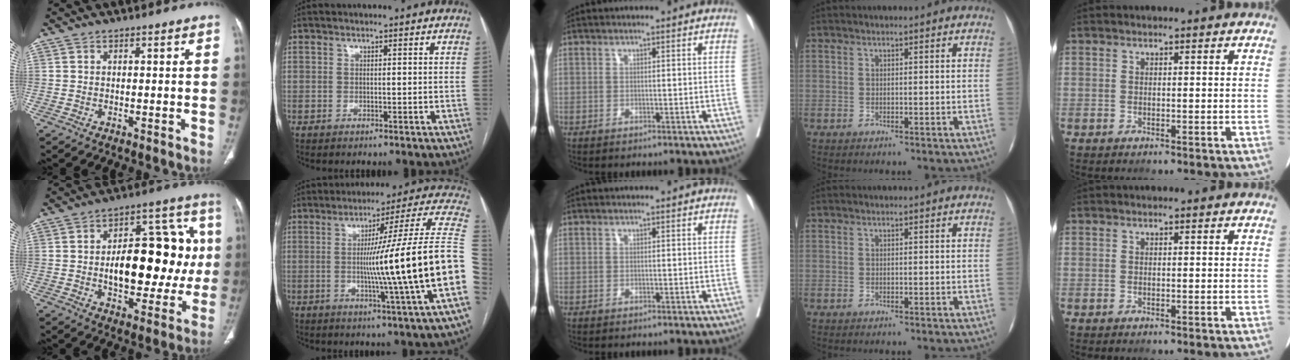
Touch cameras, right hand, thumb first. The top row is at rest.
{"thumb": {"total": 22.2, "force": [0.2, 11.9, 18.8], "torque": [-0.225, 0.030, 0.009]}, "index": {"total": 22.6, "force": [-3.4, -3.0, 22.2], "torque": [-0.250, 0.002, -0.072]}}